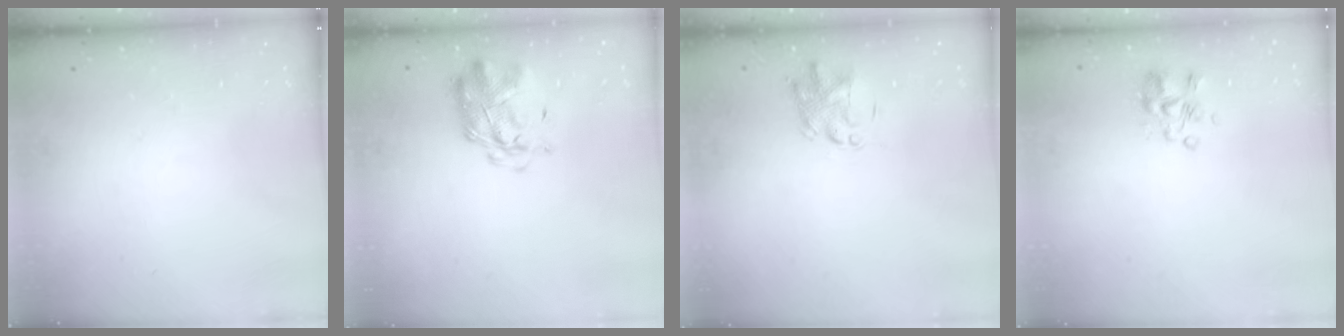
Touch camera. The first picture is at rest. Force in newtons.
{"total": 2.9, "press": 2.8, "slide": 0.8}
{"total": 2.4, "press": 2.4, "slide": 0.1}
{"total": 3.9, "press": 3.9, "slide": 0.7}